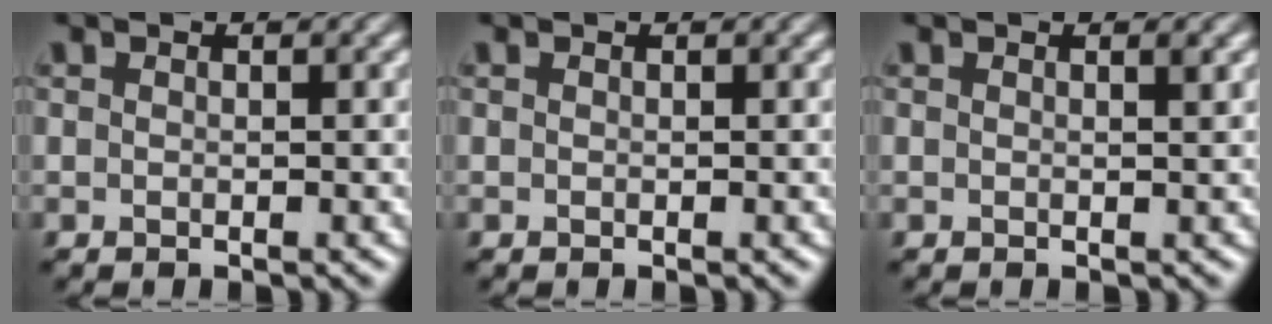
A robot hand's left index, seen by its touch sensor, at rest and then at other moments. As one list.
[{"total": 0.0}, {"total": 0.5, "force": [0.3, 0.0, 0.4], "torque": [-0.003, -0.001, 0.004]}]